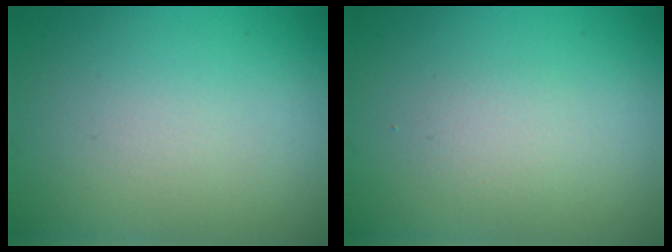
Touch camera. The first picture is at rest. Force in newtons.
{"total": 1.3, "press": 1.3, "slide": 0.0}